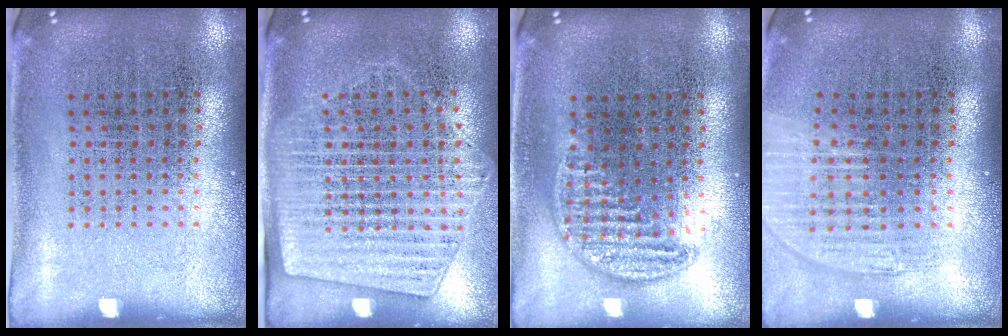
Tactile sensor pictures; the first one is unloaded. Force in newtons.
{"total": 1.8, "press": 1.5, "slide": 1.0}
{"total": 1.0, "press": 0.9, "slide": 0.1}
{"total": 1.2, "press": 1.1, "slide": 0.4}